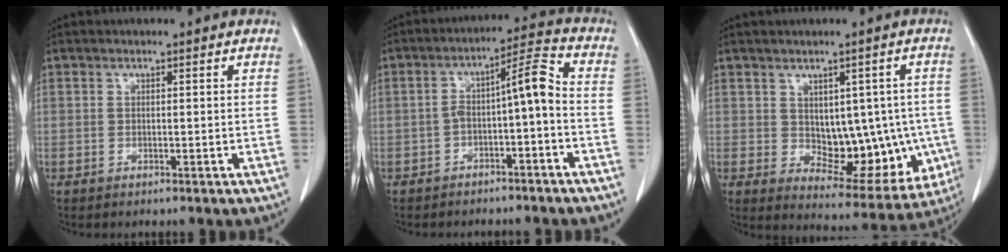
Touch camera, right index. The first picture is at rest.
{"total": 7.1, "force": [-2.0, 1.0, 6.7], "torque": [-0.105, 0.038, -0.030]}
{"total": 12.3, "force": [-0.5, 7.0, 10.1], "torque": [-0.113, 0.012, 0.023]}